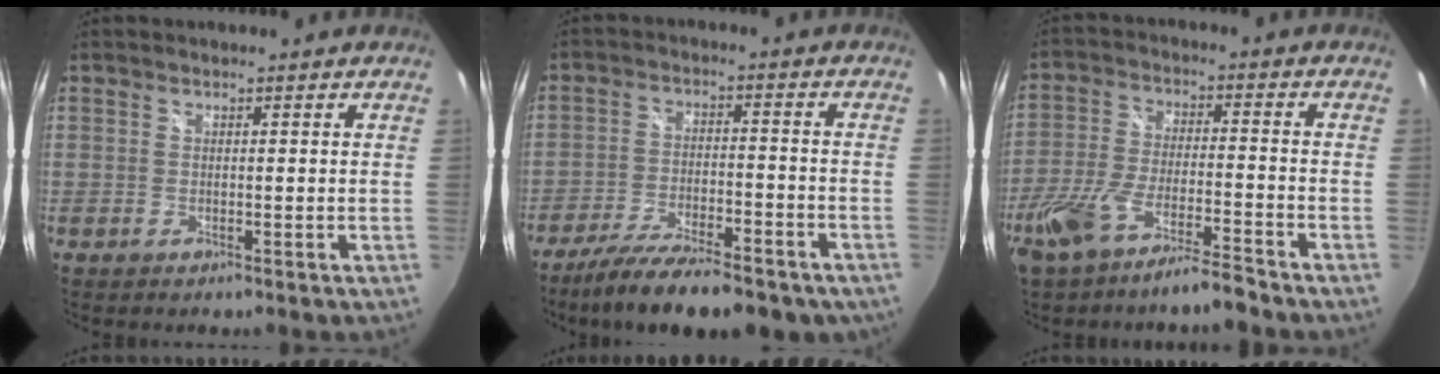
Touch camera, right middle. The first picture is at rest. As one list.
[{"total": 18.2, "force": [-14.1, 5.3, 10.1], "torque": [-0.183, -0.038, -0.209]}, {"total": 11.0, "force": [-8.5, 1.4, 6.8], "torque": [-0.151, -0.017, -0.153]}]